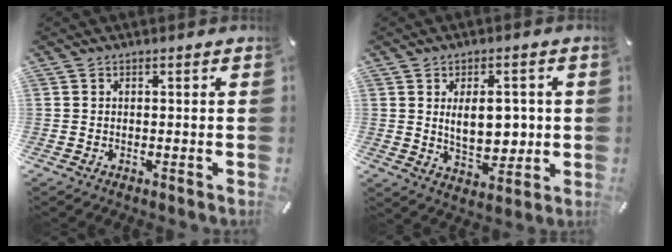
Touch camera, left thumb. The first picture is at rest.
{"total": 10.1, "force": [1.2, 6.0, 8.0], "torque": [-0.110, -0.006, 0.017]}